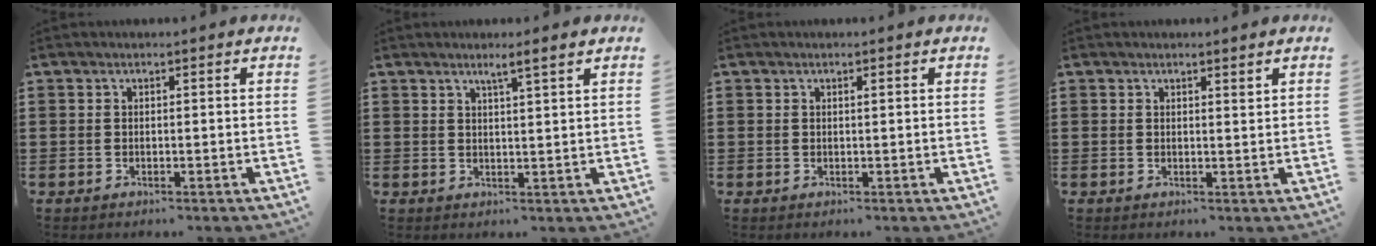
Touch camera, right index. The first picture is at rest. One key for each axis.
{"total": 2.3, "fx": 1.7, "fy": -0.3, "fz": 1.5, "tx": -0.032, "ty": -0.003, "tz": 0.029}
{"total": 0.5, "fx": 0.2, "fy": 0.0, "fz": 0.5, "tx": -0.009, "ty": -0.001, "tz": 0.005}
{"total": 0.9, "fx": 0.8, "fy": 0.1, "fz": 0.5, "tx": -0.003, "ty": -0.004, "tz": 0.013}